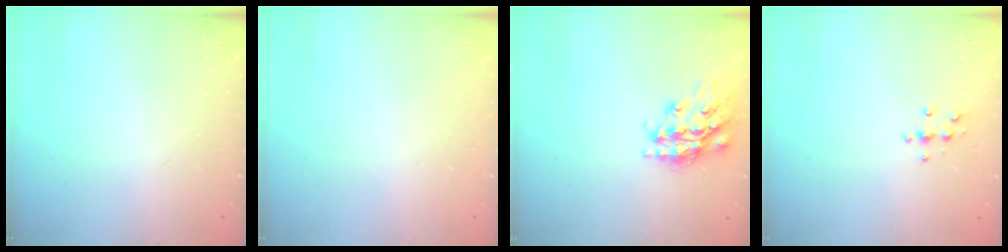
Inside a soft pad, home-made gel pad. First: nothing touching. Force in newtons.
{"total": 0.0}
{"total": 17.4, "press": 17.4, "slide": 1.4}
{"total": 4.0, "press": 3.9, "slide": 0.4}